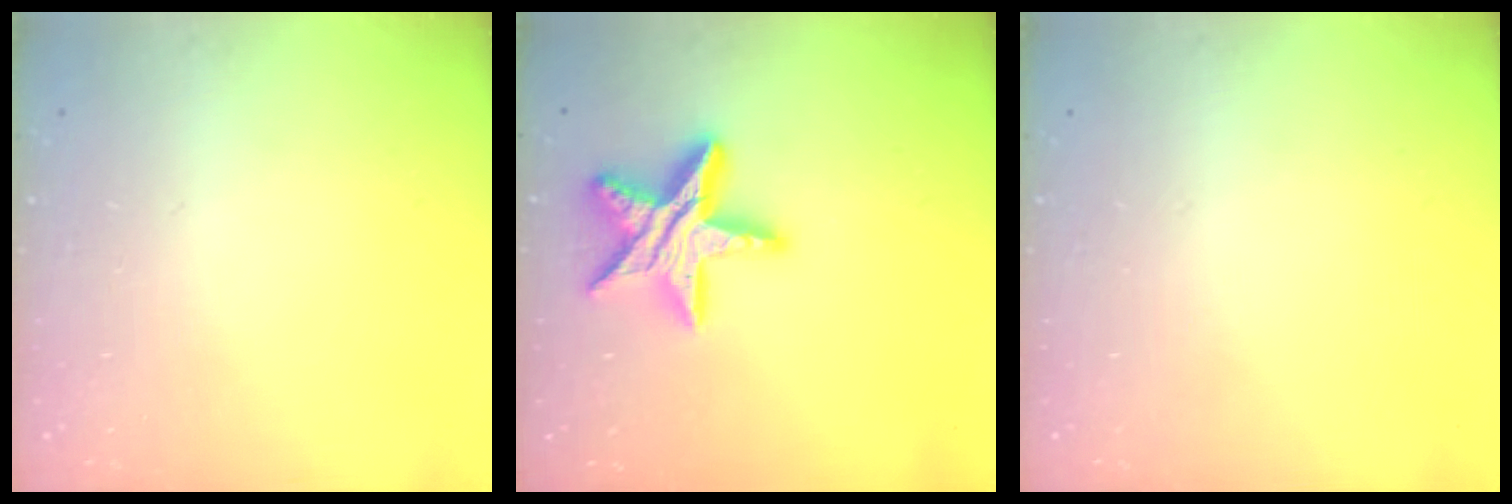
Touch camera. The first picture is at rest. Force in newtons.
{"total": 15.5, "press": 15.5, "slide": 0.7}
{"total": 0.0}